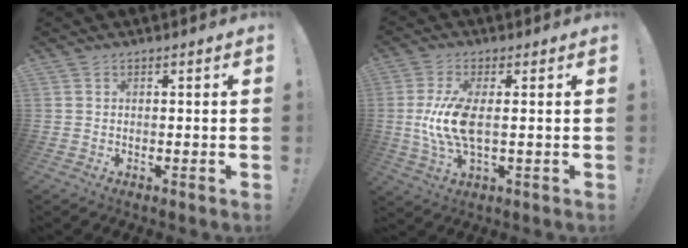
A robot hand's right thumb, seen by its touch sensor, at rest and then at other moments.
{"total": 10.8, "force": [0.1, 4.1, 10.0], "torque": [-0.194, -0.011, 0.001]}